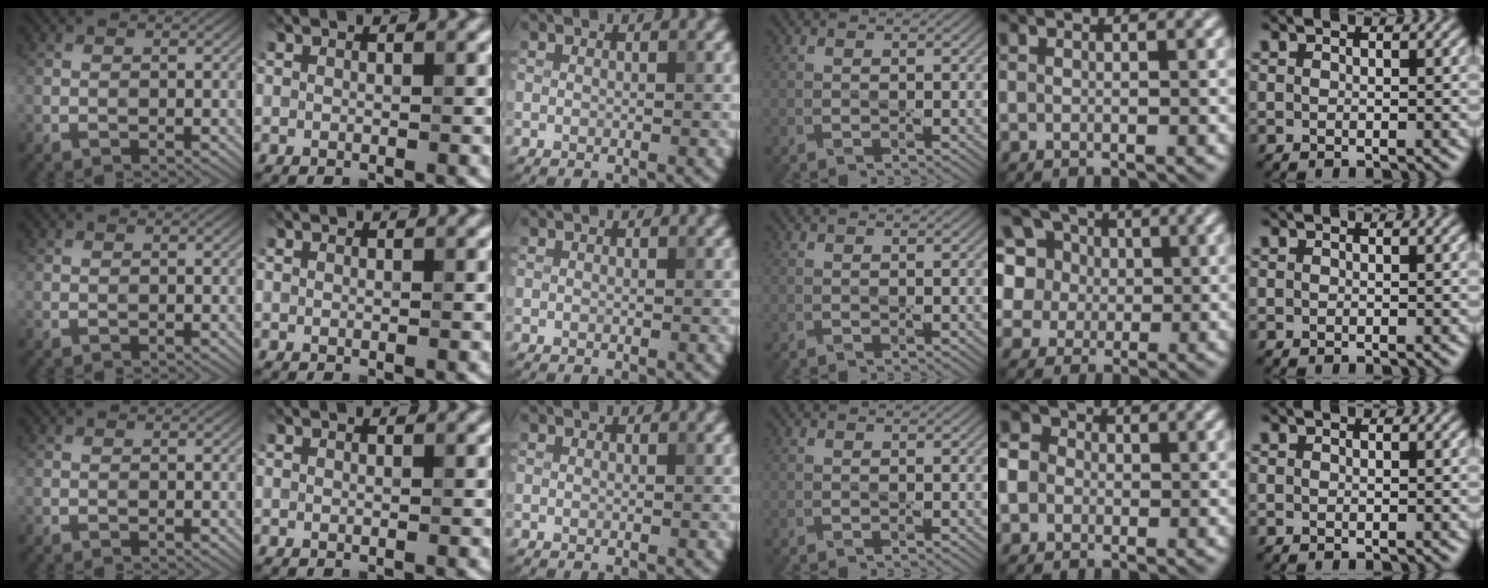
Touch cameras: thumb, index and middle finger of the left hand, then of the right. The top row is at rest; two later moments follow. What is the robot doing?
{"motion": "press", "object": "toy piano key"}